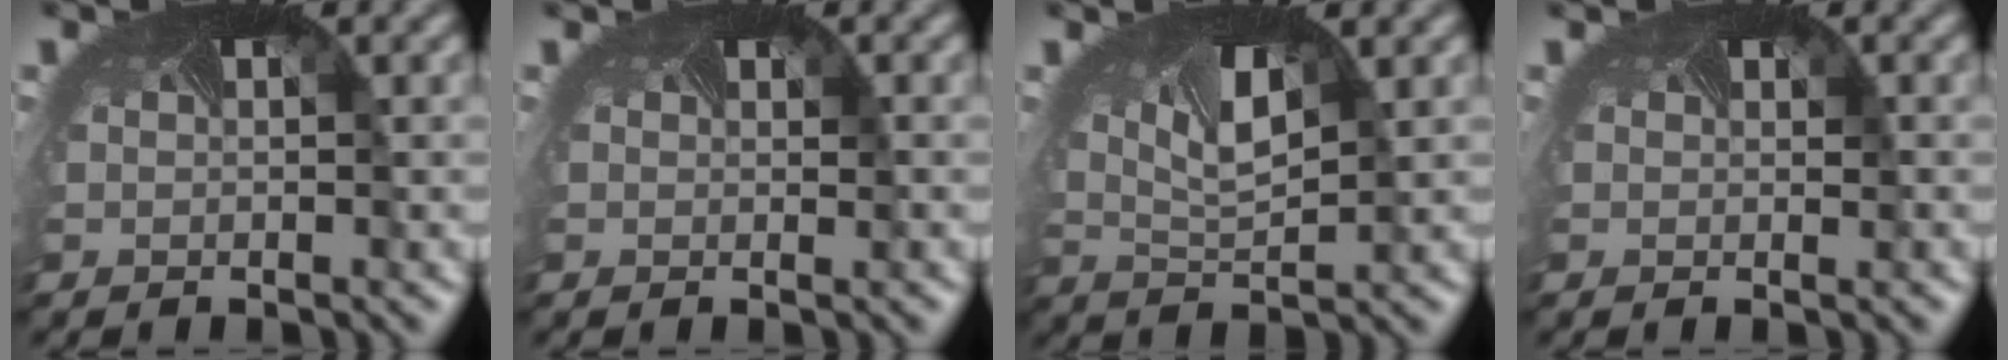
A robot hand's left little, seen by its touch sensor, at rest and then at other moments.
{"total": 0.0}
{"total": 4.8, "force": [1.3, 2.3, 4.0], "torque": [-0.080, -0.012, 0.025]}
{"total": 0.0}